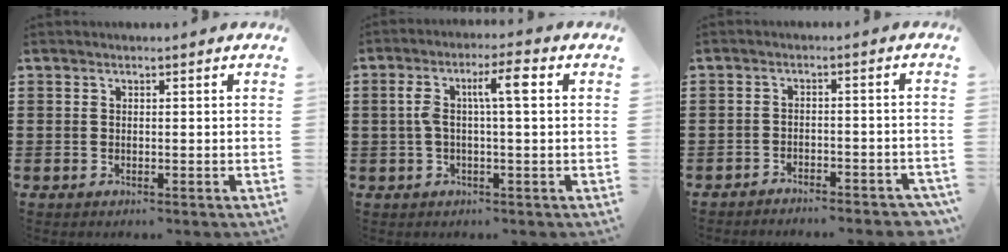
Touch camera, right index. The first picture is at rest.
{"total": 6.3, "force": [0.9, 1.3, 6.1], "torque": [-0.123, 0.005, 0.007]}
{"total": 2.8, "force": [-2.8, 0.3, -0.2], "torque": [-0.004, 0.001, -0.060]}